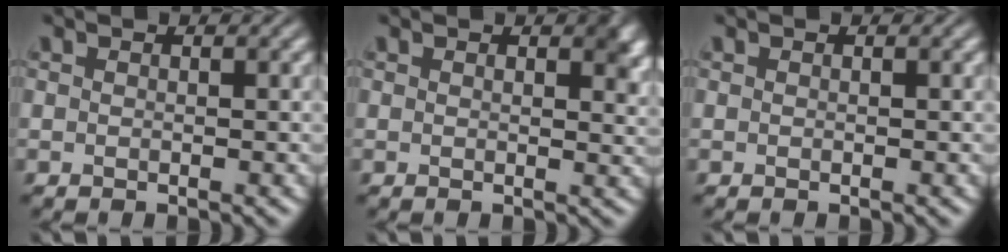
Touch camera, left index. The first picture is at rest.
{"total": 2.1, "force": [1.0, 0.8, 1.6], "torque": [-0.015, -0.003, 0.017]}
{"total": 0.0}